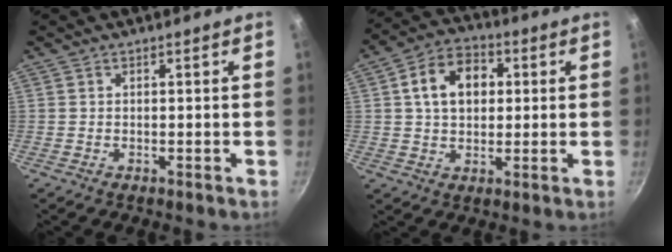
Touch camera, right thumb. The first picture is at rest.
{"total": 11.0, "force": [2.1, 8.0, 7.2], "torque": [-0.092, 0.015, 0.025]}